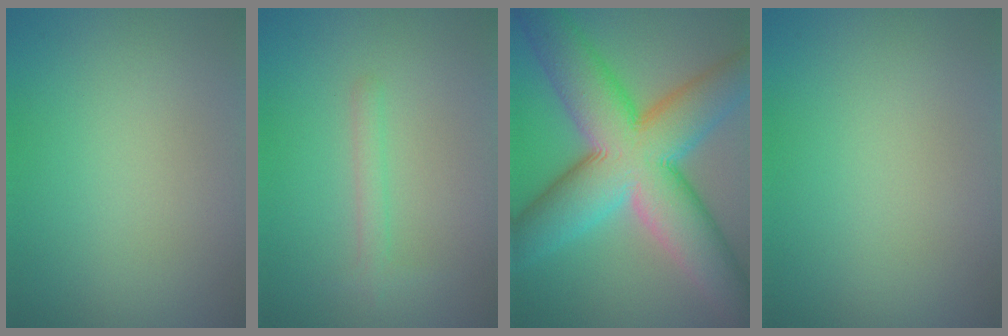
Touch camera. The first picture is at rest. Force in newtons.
{"total": 1.3, "press": 1.3, "slide": 0.1}
{"total": 14.9, "press": 14.9, "slide": 0.8}
{"total": 0.0}